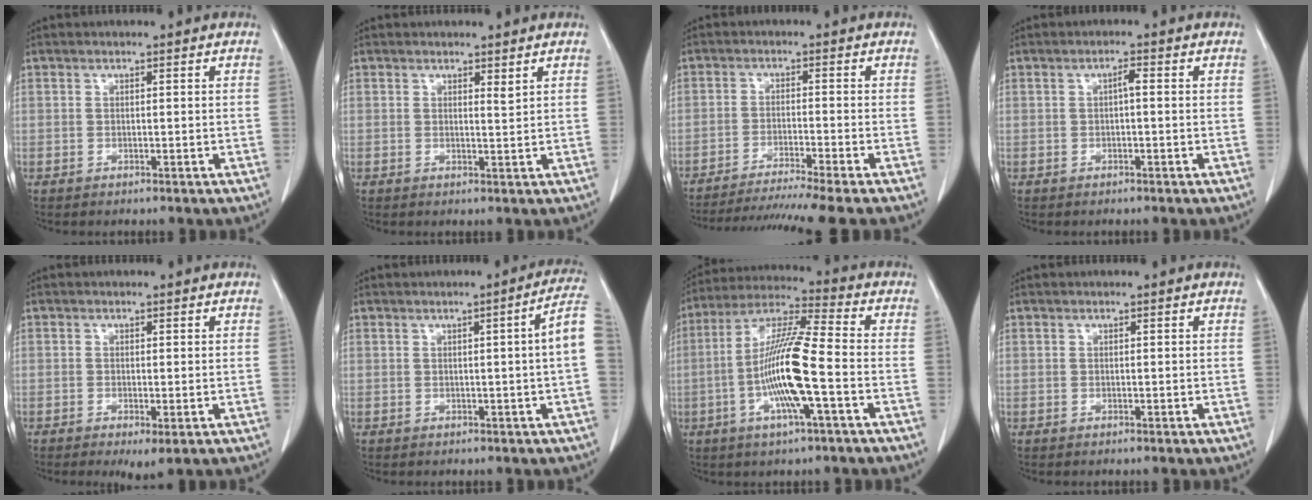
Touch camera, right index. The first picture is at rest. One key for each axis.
{"total": 1.0, "fx": 0.8, "fy": 0.0, "fz": 0.6, "tx": -0.012, "ty": -0.008, "tz": 0.012}
{"total": 12.4, "fx": -10.8, "fy": -2.3, "fz": 5.7, "tx": -0.068, "ty": -0.026, "tz": -0.168}
{"total": 1.4, "fx": 0.0, "fy": 0.3, "fz": 1.4, "tx": -0.023, "ty": 0.005, "tz": 0.000}
{"total": 2.5, "fx": -1.0, "fy": 0.7, "fz": 2.2, "tx": -0.031, "ty": -0.006, "tz": -0.011}
{"total": 5.3, "fx": 0.2, "fy": -0.8, "fz": 5.2, "tx": -0.059, "ty": 0.005, "tz": 0.001}
{"total": 13.6, "fx": -3.2, "fy": 0.7, "fz": 13.2, "tx": -0.260, "ty": 0.001, "tz": -0.067}
{"total": 0.0}